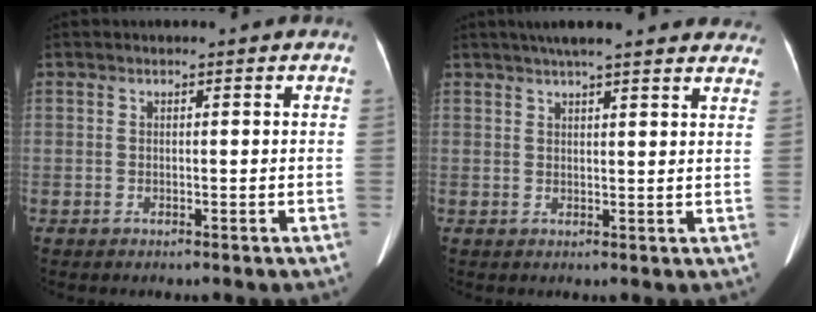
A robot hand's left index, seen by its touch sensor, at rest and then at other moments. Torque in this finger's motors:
{"motor_torque": [0.49, -0.56, 0.21, 0.08]}